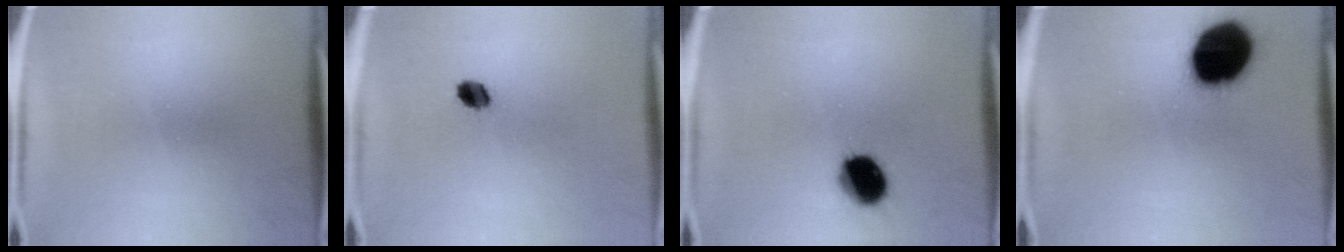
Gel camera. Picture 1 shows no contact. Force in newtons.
{"total": 3.2}
{"total": 10.5}
{"total": 19.3}